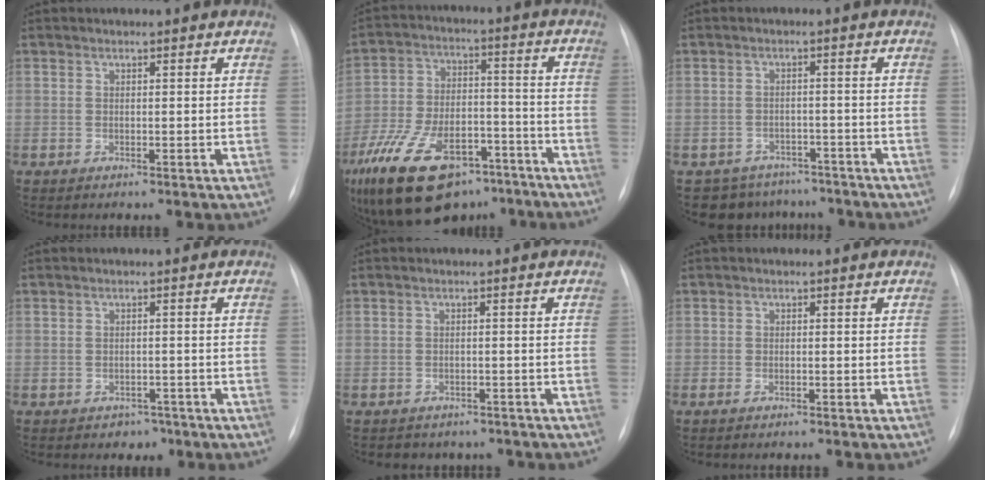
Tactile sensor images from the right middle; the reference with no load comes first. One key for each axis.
{"total": 22.4, "fx": -14.9, "fy": 10.8, "fz": 12.8, "tx": -0.272, "ty": 0.005, "tz": -0.247}
{"total": 7.1, "fx": -5.9, "fy": 3.8, "fz": -0.2, "tx": 0.010, "ty": 0.021, "tz": -0.073}
{"total": 2.0, "fx": -1.4, "fy": 1.5, "fz": 0.2, "tx": -0.003, "ty": 0.009, "tz": -0.013}
{"total": 4.8, "fx": -4.0, "fy": 2.5, "fz": 0.3, "tx": -0.001, "ty": 0.013, "tz": -0.042}
{"total": 1.3, "fx": -1.1, "fy": 0.2, "fz": 0.7, "tx": -0.016, "ty": -0.004, "tz": -0.010}